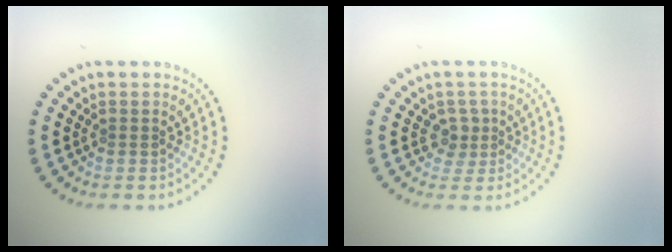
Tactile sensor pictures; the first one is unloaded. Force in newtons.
{"total": 1.8, "press": 1.4, "slide": 1.2}